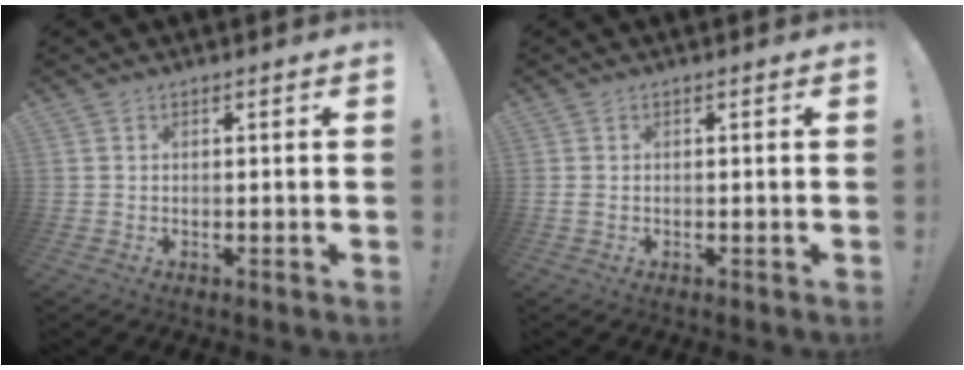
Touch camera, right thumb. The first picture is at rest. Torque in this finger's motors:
{"motor_torque": [-0.02, 0.22, 0.29, -0.17, 0.00]}